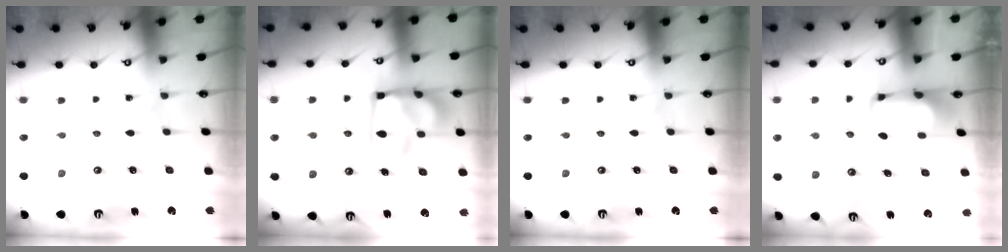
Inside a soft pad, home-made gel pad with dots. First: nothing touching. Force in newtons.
{"total": 15.8, "press": 15.6, "slide": 1.9}
{"total": 0.0}
{"total": 1.8, "press": 1.7, "slide": 0.5}